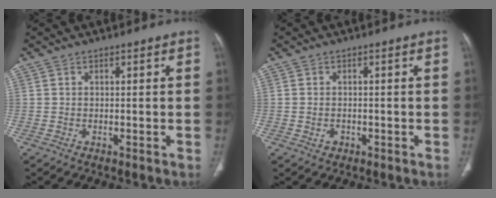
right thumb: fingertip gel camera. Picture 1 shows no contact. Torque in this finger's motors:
{"motor_torque": [-0.30, 0.03, -0.10, -0.03, -0.03]}